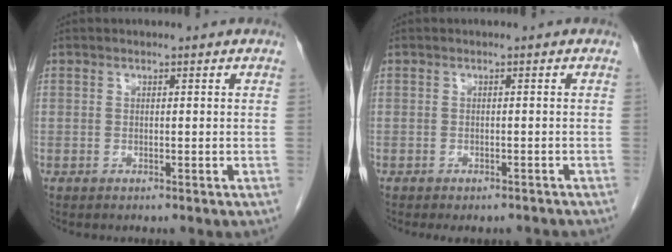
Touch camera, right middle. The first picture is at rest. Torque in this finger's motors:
{"motor_torque": [1.09, -1.05, 0.43, 0.08]}